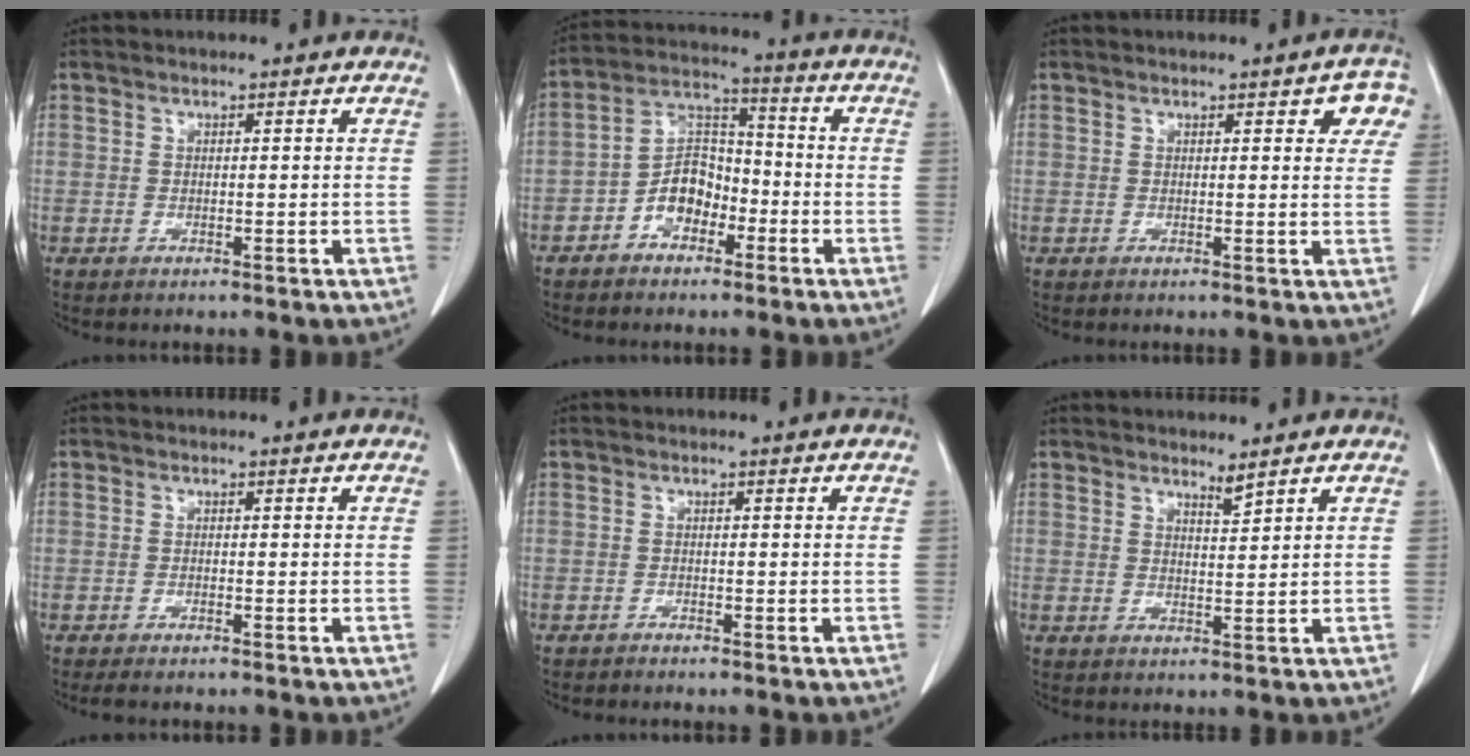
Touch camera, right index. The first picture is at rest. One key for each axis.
{"total": 7.7, "fx": -3.5, "fy": 5.1, "fz": 4.6, "tx": -0.091, "ty": 0.027, "tz": -0.068}
{"total": 4.9, "fx": 2.4, "fy": 1.6, "fz": 4.0, "tx": -0.030, "ty": 0.004, "tz": 0.017}
{"total": 2.1, "fx": -1.8, "fy": 0.1, "fz": 1.2, "tx": -0.013, "ty": -0.004, "tz": -0.028}
{"total": 0.6, "fx": -0.6, "fy": -0.1, "fz": 0.0, "tx": -0.001, "ty": -0.001, "tz": -0.013}
{"total": 1.7, "fx": 1.6, "fy": -0.2, "fz": 0.6, "tx": -0.009, "ty": -0.011, "tz": 0.030}